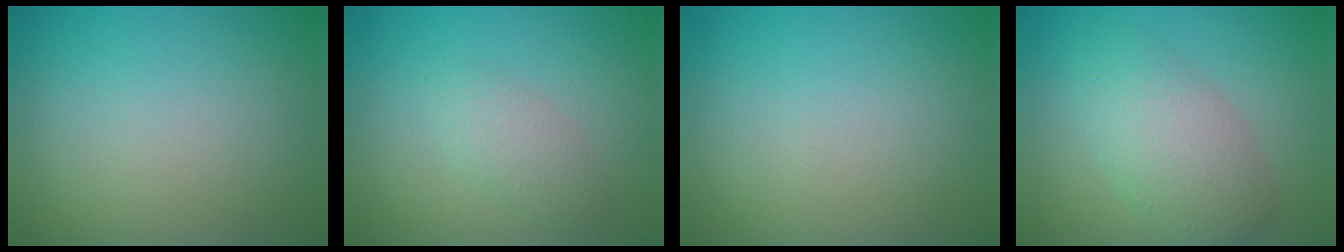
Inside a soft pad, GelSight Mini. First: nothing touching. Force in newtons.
{"total": 2.1, "press": 2.1, "slide": 0.1}
{"total": 0.0}
{"total": 5.3, "press": 5.3, "slide": 0.3}